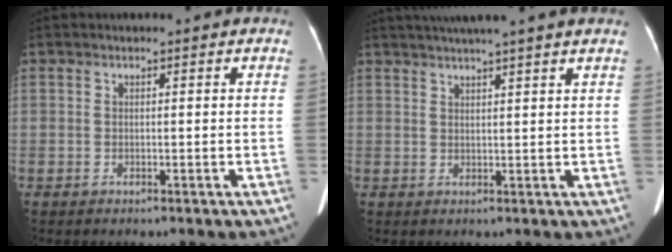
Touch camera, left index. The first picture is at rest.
{"total": 8.8, "force": [7.5, -1.1, 4.6], "torque": [-0.071, 0.028, 0.093]}